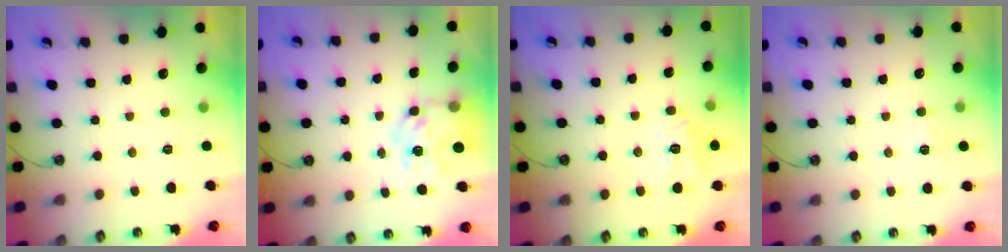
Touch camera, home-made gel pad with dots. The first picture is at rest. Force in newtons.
{"total": 11.9, "press": 11.8, "slide": 1.0}
{"total": 12.5, "press": 12.4, "slide": 1.4}
{"total": 2.8, "press": 2.8, "slide": 0.3}